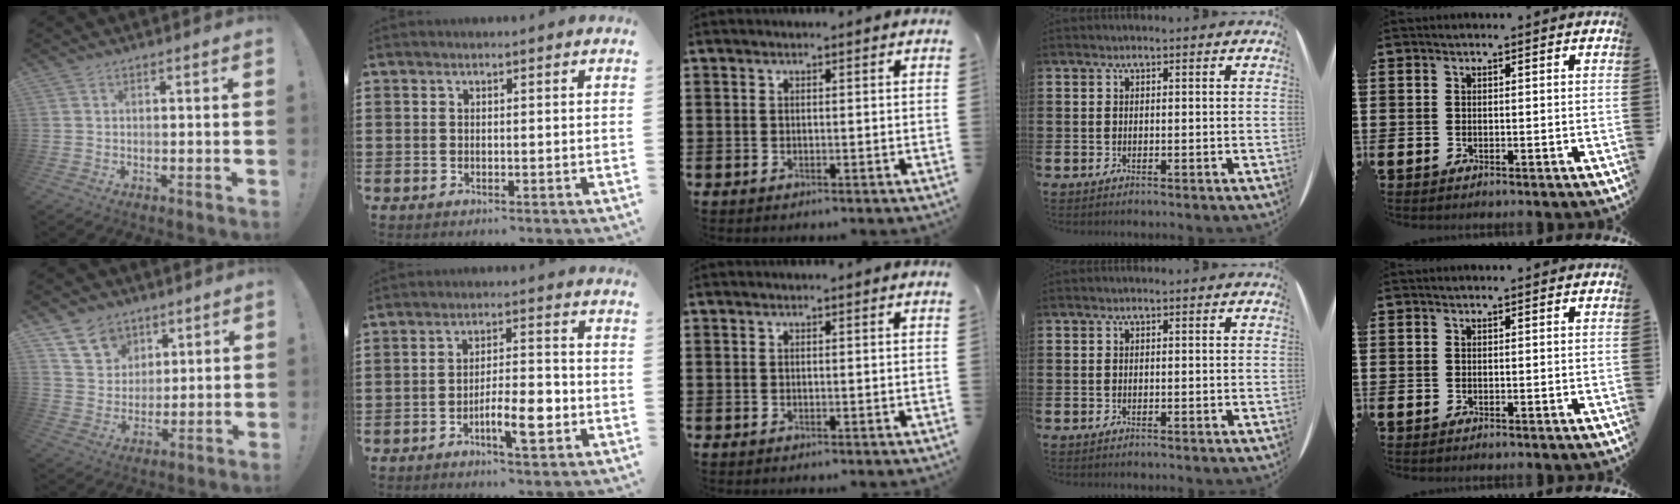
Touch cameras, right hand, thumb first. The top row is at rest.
{"thumb": {"total": 10.7, "force": [6.7, 7.9, 2.6], "torque": [-0.036, -0.046, 0.134]}, "index": {"total": 6.7, "force": [-2.9, 1.7, 5.8], "torque": [-0.100, 0.000, -0.052]}}